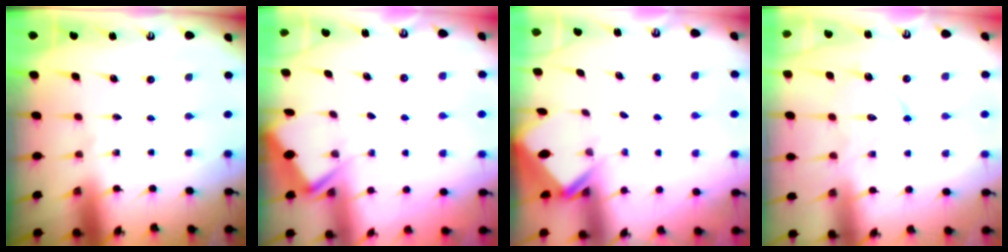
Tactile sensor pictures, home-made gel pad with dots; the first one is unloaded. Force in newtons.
{"total": 4.0, "press": 4.0, "slide": 0.3}
{"total": 2.6, "press": 2.6, "slide": 0.1}
{"total": 11.6, "press": 11.5, "slide": 1.0}